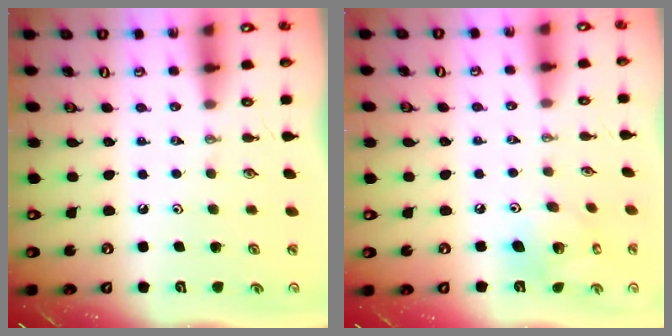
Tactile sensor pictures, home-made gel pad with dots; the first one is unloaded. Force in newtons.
{"total": 11.6, "press": 11.3, "slide": 2.5}